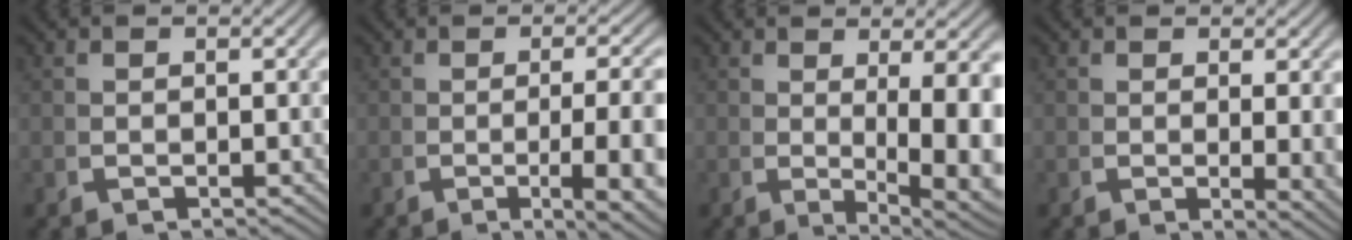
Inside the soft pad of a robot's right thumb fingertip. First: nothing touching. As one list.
[{"total": 6.5, "force": [-2.1, 2.0, 5.8], "torque": [-0.089, -0.006, -0.026]}, {"total": 7.3, "force": [-0.4, 2.9, 6.7], "torque": [-0.098, -0.022, 0.010]}, {"total": 3.0, "force": [0.1, 0.8, 2.9], "torque": [-0.044, -0.012, 0.009]}]